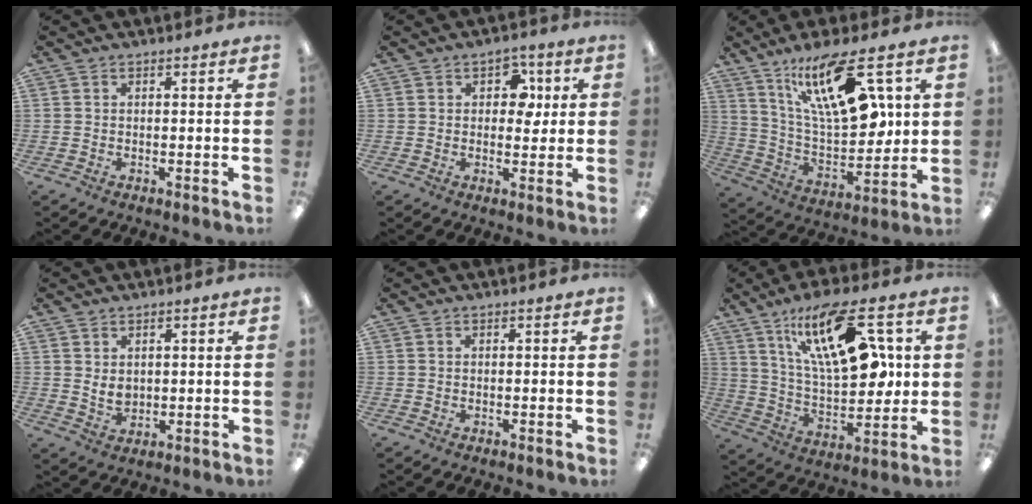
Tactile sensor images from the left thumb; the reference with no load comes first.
{"total": 6.5, "force": [2.1, 4.3, 4.4], "torque": [-0.044, -0.006, 0.029]}
{"total": 21.5, "force": [11.4, 7.8, 16.5], "torque": [-0.294, -0.044, 0.182]}
{"total": 3.6, "force": [1.4, 2.7, 2.0], "torque": [-0.033, -0.005, 0.025]}
{"total": 0.0}
{"total": 23.7, "force": [10.5, 10.2, 18.6], "torque": [-0.306, -0.036, 0.166]}